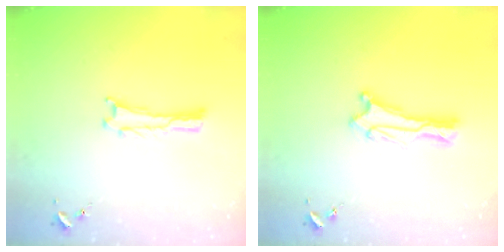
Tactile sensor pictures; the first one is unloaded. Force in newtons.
{"total": 1.5, "press": 1.5, "slide": 0.1}